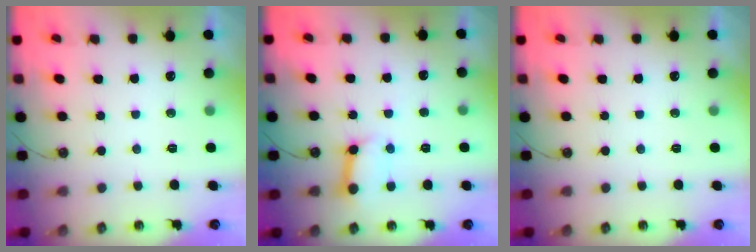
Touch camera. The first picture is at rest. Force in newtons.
{"total": 8.9, "press": 8.8, "slide": 1.2}
{"total": 0.0}